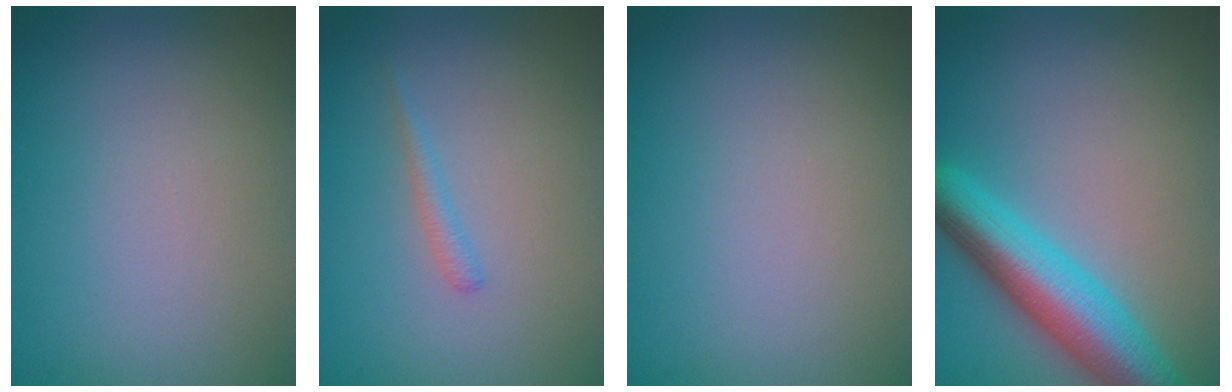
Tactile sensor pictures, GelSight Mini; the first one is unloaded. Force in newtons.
{"total": 0.9, "press": 0.9, "slide": 0.1}
{"total": 0.0}
{"total": 7.5, "press": 7.5, "slide": 0.3}